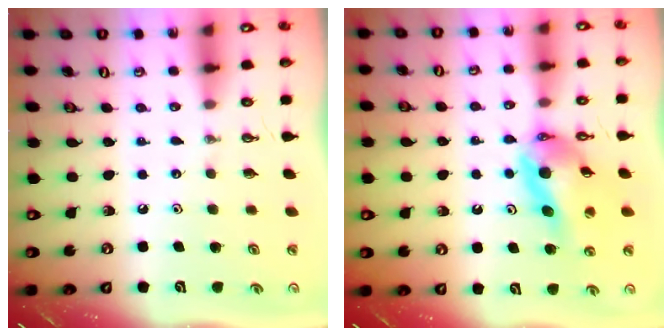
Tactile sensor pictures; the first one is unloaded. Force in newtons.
{"total": 12.6, "press": 12.5, "slide": 1.6}